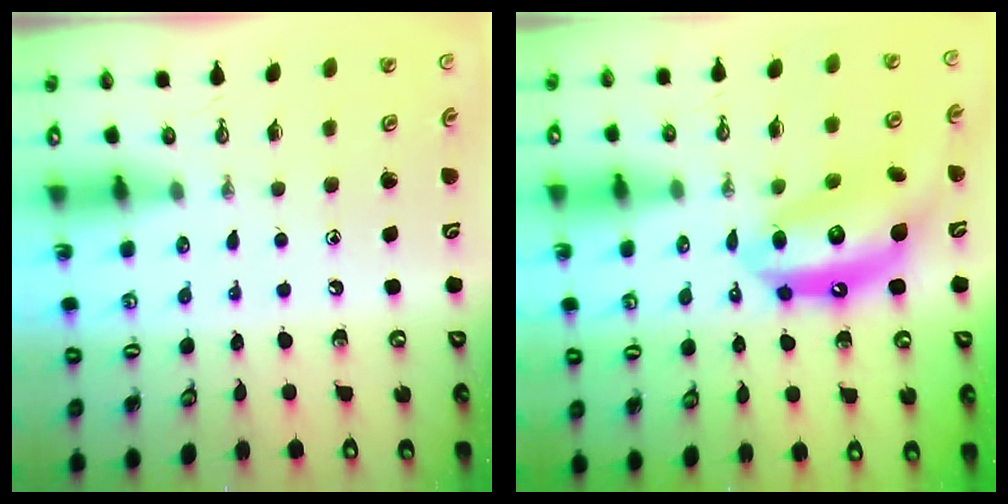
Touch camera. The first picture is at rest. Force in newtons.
{"total": 13.5, "press": 13.5, "slide": 0.9}